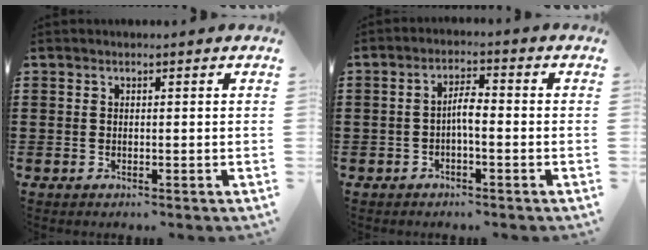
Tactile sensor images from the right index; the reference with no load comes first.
{"total": 3.0, "force": [-1.0, 0.5, 2.8], "torque": [-0.051, 0.003, -0.020]}